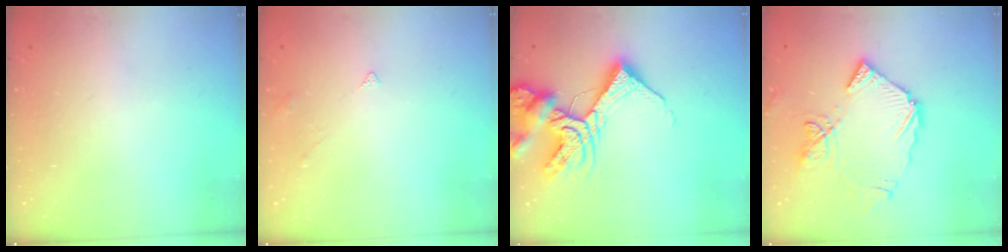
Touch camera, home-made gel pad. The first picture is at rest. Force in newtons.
{"total": 2.1, "press": 2.1, "slide": 0.4}
{"total": 16.5, "press": 16.4, "slide": 1.9}
{"total": 13.4, "press": 13.3, "slide": 1.4}